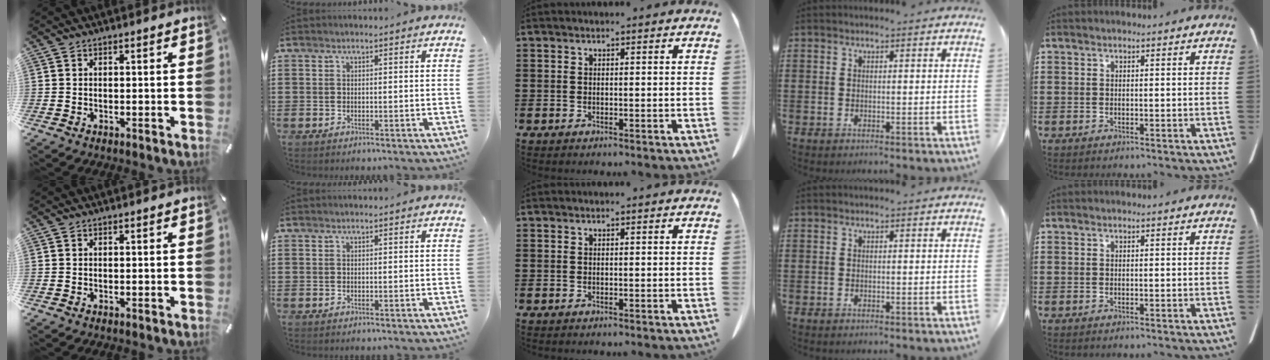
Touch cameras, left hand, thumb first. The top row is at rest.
{}